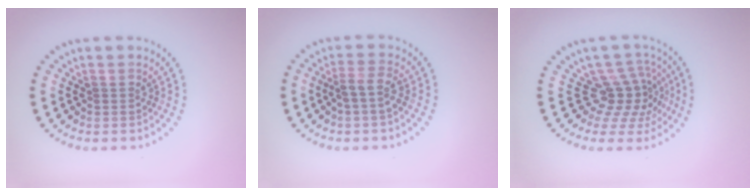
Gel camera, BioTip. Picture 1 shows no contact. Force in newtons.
{"total": 1.9, "press": 1.5, "slide": 1.1}
{"total": 3.7, "press": 2.6, "slide": 2.6}